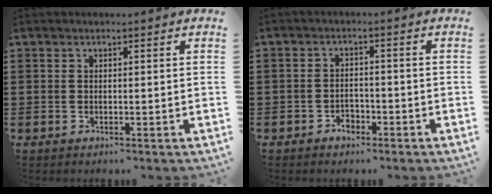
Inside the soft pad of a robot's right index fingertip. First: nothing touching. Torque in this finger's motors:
{"motor_torque": [1.59, 0.54, -0.04, -0.01]}